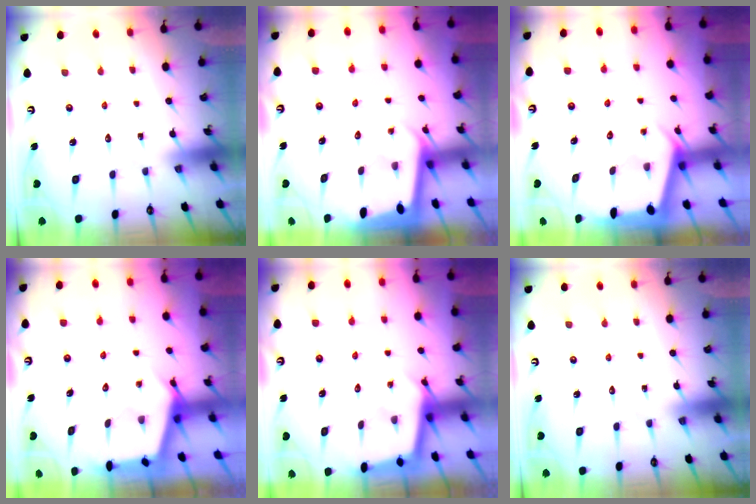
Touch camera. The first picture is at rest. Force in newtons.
{"total": 2.0, "press": 2.0, "slide": 0.1}
{"total": 2.4, "press": 2.3, "slide": 0.4}
{"total": 2.7, "press": 2.7, "slide": 0.3}
{"total": 2.5, "press": 2.5, "slide": 0.2}
{"total": 0.0}